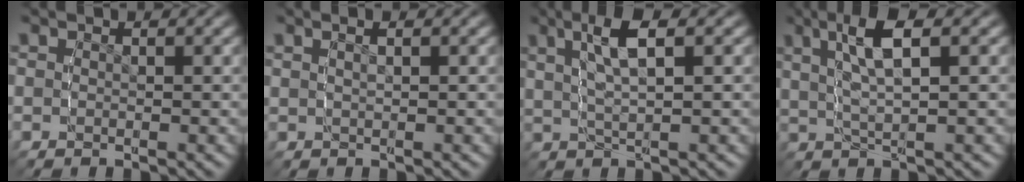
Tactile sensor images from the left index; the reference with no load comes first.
{"total": 1.5, "force": [0.8, 0.3, 1.2], "torque": [-0.010, 0.006, 0.015]}
{"total": 5.1, "force": [2.3, 1.2, 4.4], "torque": [-0.087, 0.010, 0.043]}
{"total": 5.9, "force": [2.5, 1.6, 5.1], "torque": [-0.100, 0.008, 0.046]}